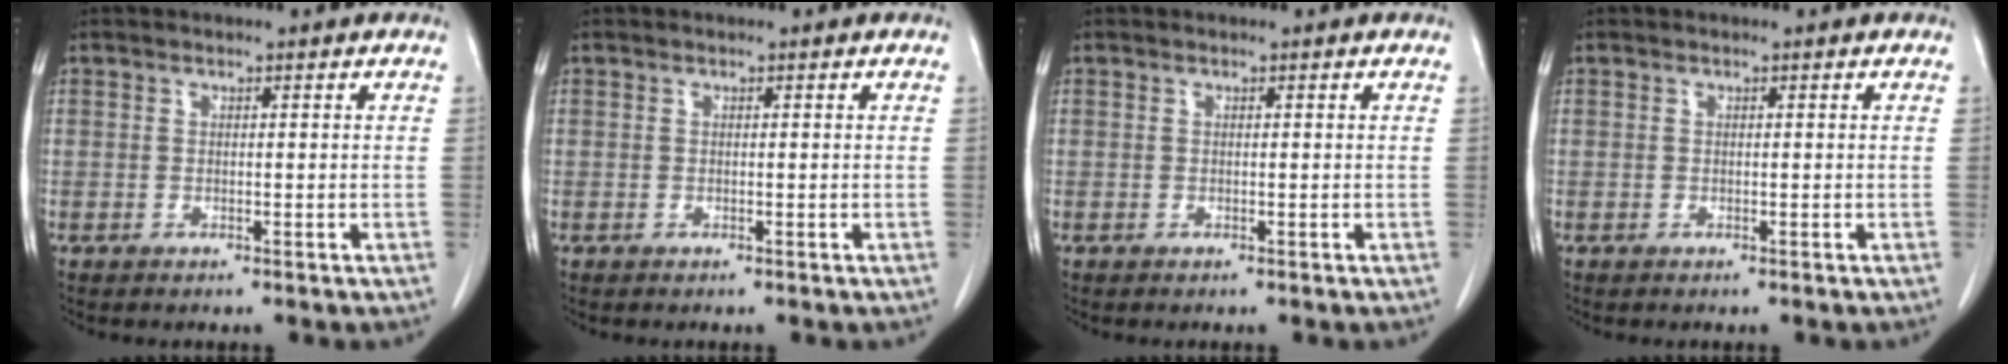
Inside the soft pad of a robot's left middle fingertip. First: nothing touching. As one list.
[{"total": 0.0}, {"total": 0.0}, {"total": 0.0}]